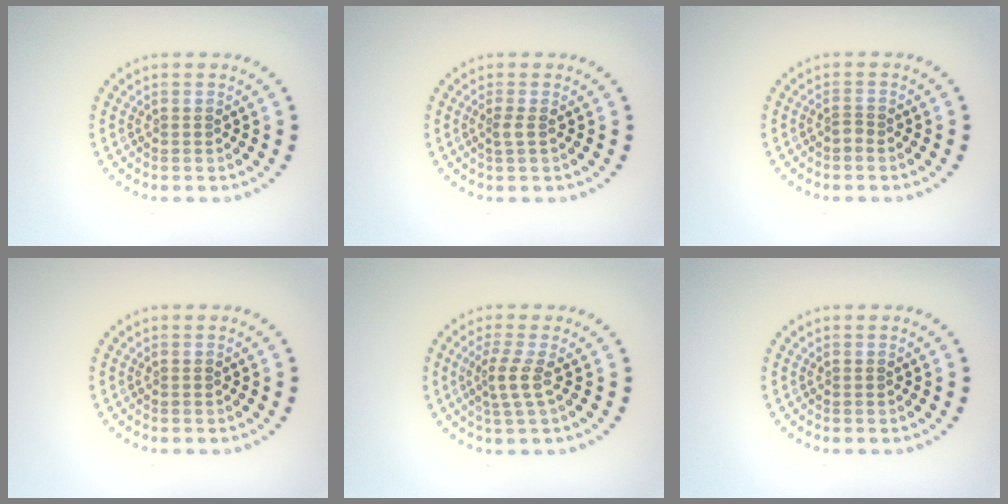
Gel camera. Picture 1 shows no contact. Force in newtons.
{"total": 1.1, "press": 0.7, "slide": 0.8}
{"total": 0.9, "press": 0.6, "slide": 0.7}
{"total": 0.0}
{"total": 2.2, "press": 1.6, "slide": 1.6}
{"total": 0.0}